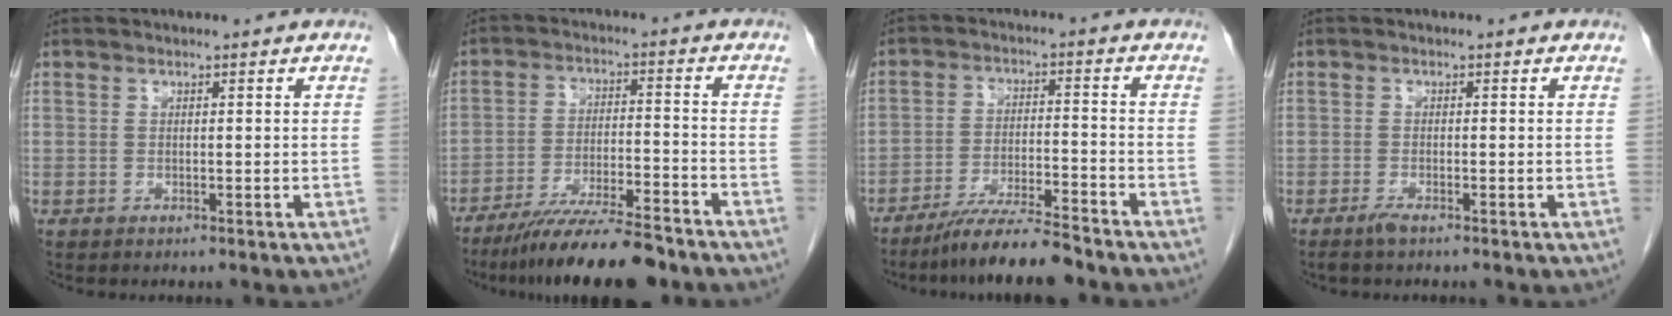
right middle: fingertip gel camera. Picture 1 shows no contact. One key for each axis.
{"total": 13.0, "fx": -10.9, "fy": 0.8, "fz": 7.0, "tx": -0.106, "ty": -0.020, "tz": -0.180}
{"total": 8.9, "fx": -7.7, "fy": 0.0, "fz": 4.6, "tx": -0.073, "ty": -0.022, "tz": -0.137}
{"total": 1.4, "fx": -1.1, "fy": 0.0, "fz": 0.9, "tx": -0.024, "ty": -0.004, "tz": -0.022}